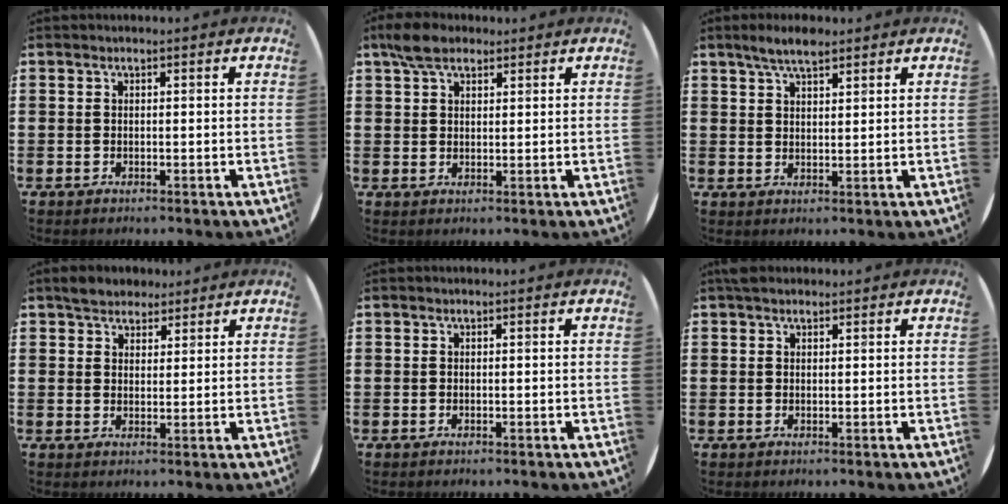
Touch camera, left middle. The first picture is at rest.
{"total": 4.0, "force": [3.1, 1.9, 1.8], "torque": [-0.034, 0.004, 0.056]}
{"total": 4.1, "force": [3.4, 1.1, 2.1], "torque": [-0.039, -0.003, 0.059]}
{"total": 3.2, "force": [2.9, 1.5, 0.1], "torque": [-0.004, 0.001, 0.054]}
{"total": 0.0}
{"total": 1.2, "force": [1.0, 0.5, 0.2], "torque": [0.002, 0.000, 0.018]}